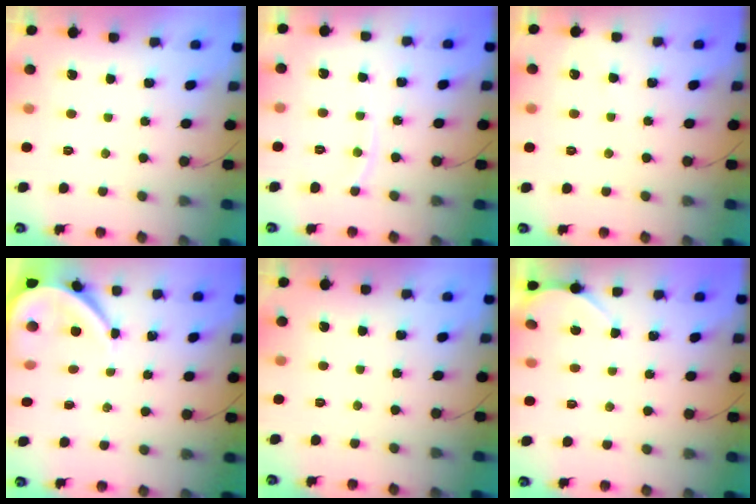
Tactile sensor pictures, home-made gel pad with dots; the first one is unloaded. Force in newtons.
{"total": 4.6, "press": 4.6, "slide": 0.4}
{"total": 2.5, "press": 2.5, "slide": 0.4}
{"total": 6.7, "press": 6.7, "slide": 0.7}
{"total": 0.0}
{"total": 2.5, "press": 2.4, "slide": 0.3}